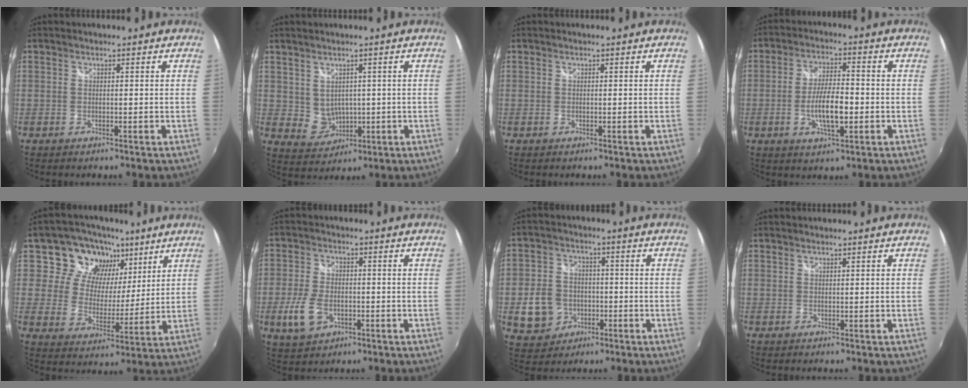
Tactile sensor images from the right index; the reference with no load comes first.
{"total": 5.1, "force": [1.1, 4.3, 2.5], "torque": [-0.045, -0.001, 0.037]}
{"total": 0.0}
{"total": 8.4, "force": [-2.1, 2.7, 7.7], "torque": [-0.147, -0.004, -0.035]}
{"total": 13.3, "force": [7.5, 10.0, 4.5], "torque": [-0.076, 0.000, 0.122]}
{"total": 8.1, "force": [-2.8, 5.0, 5.8], "torque": [-0.136, -0.007, -0.048]}
{"total": 10.0, "force": [-2.8, 8.6, 4.2], "torque": [-0.118, 0.015, -0.038]}
{"total": 0.0}